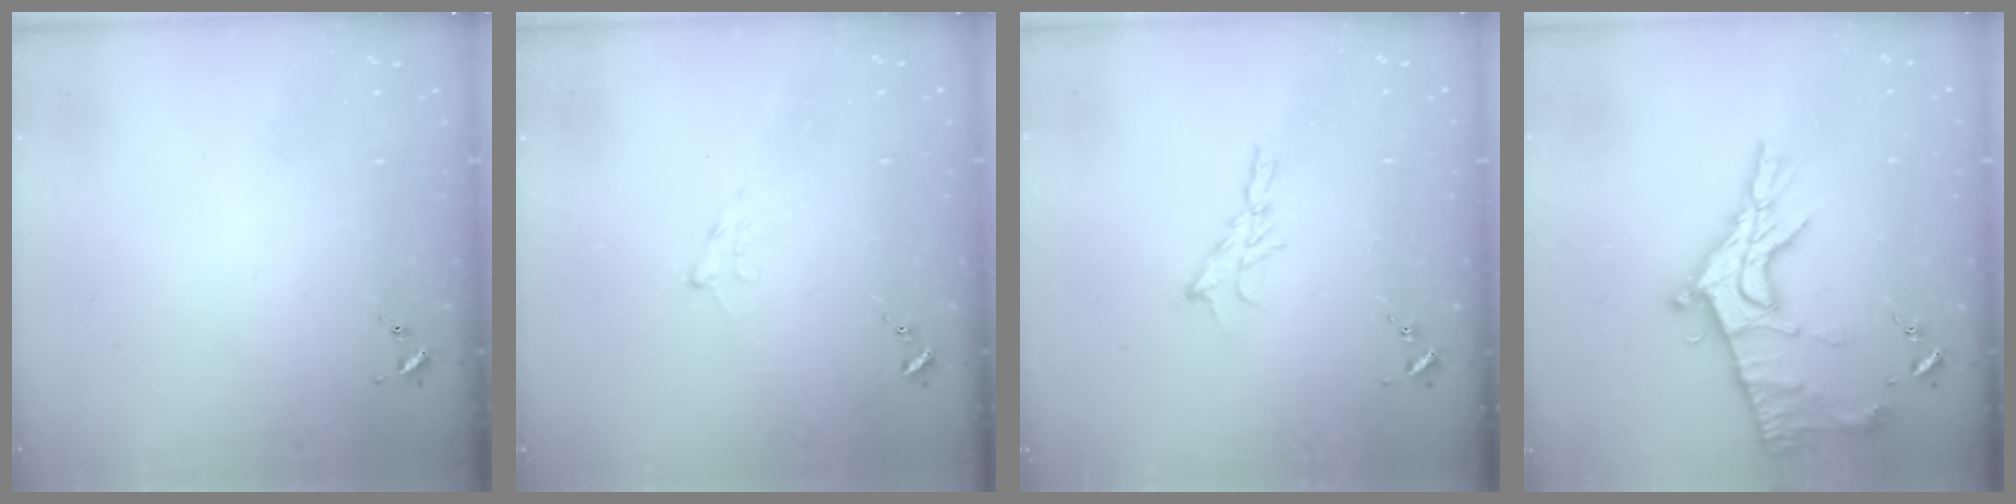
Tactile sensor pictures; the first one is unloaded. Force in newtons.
{"total": 5.7, "press": 5.7, "slide": 0.7}
{"total": 6.3, "press": 6.3, "slide": 0.2}
{"total": 17.0, "press": 16.9, "slide": 1.6}